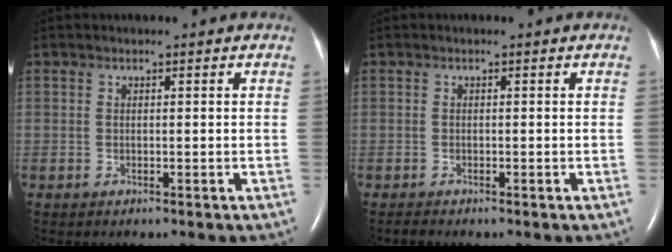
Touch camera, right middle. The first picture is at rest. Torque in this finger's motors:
{"motor_torque": [0.14, -0.10, -0.04, -0.01]}